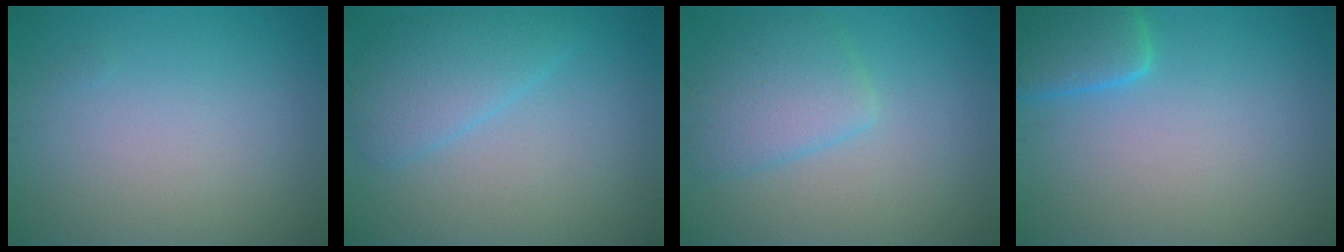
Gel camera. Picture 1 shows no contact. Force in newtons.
{"total": 3.4, "press": 3.4, "slide": 0.1}
{"total": 3.9, "press": 3.9, "slide": 0.3}
{"total": 3.9, "press": 3.9, "slide": 0.4}